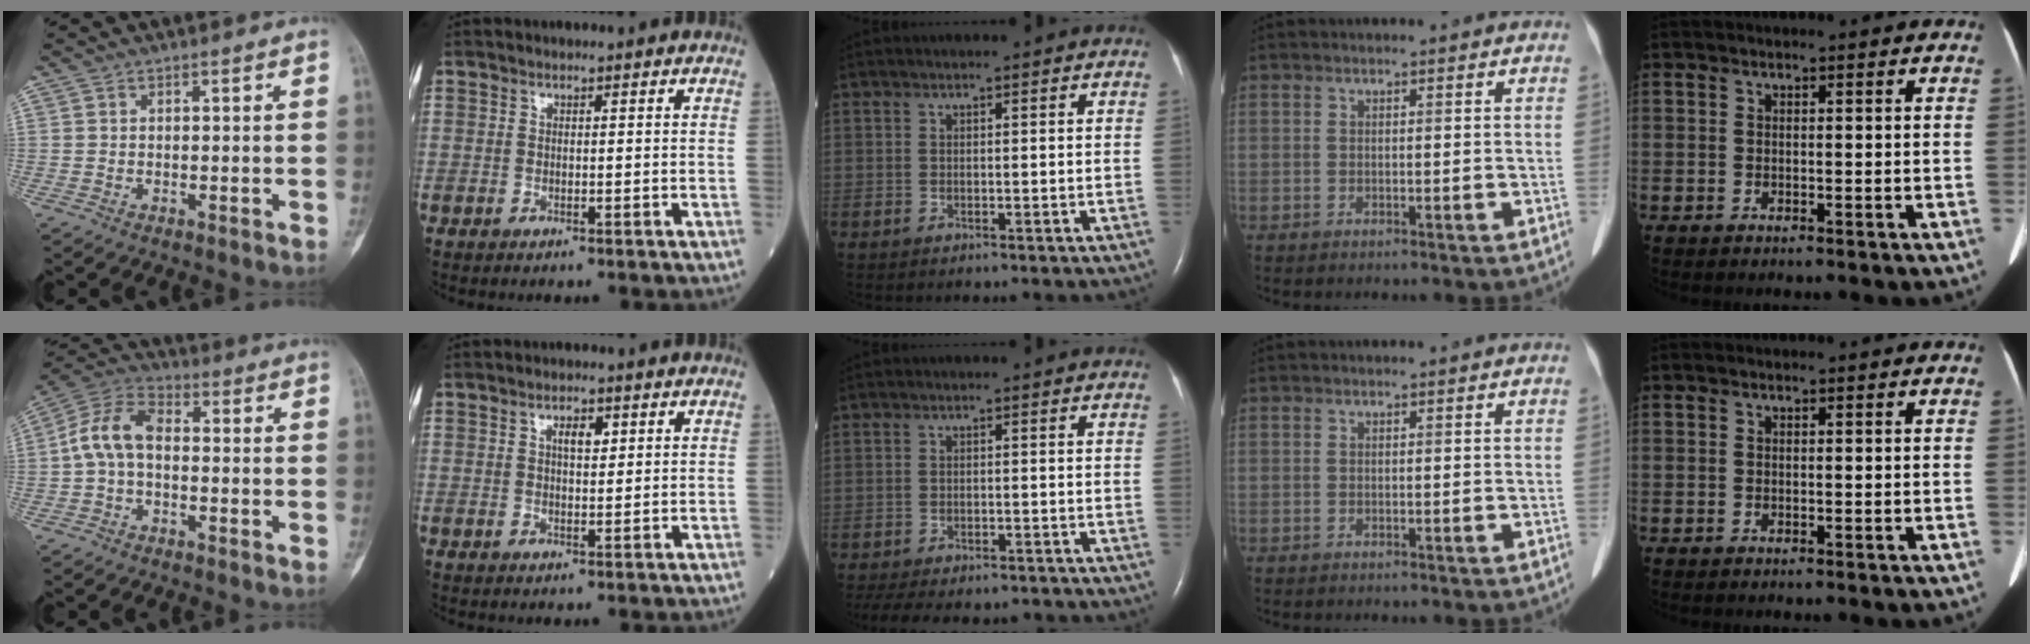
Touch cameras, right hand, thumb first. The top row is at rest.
{"thumb": {"total": 9.1, "force": [-0.5, 5.6, 7.2], "torque": [-0.139, 0.030, -0.024]}, "index": {"total": 2.7, "force": [1.1, 1.1, 2.2], "torque": [-0.037, 0.001, 0.018]}, "middle": {"total": 11.9, "force": [-10.3, 3.9, 4.5], "torque": [-0.093, -0.001, -0.135]}}